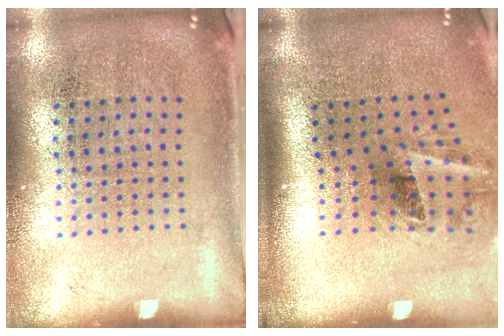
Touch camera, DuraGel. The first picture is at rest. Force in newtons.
{"total": 2.1, "press": 1.3, "slide": 1.7}